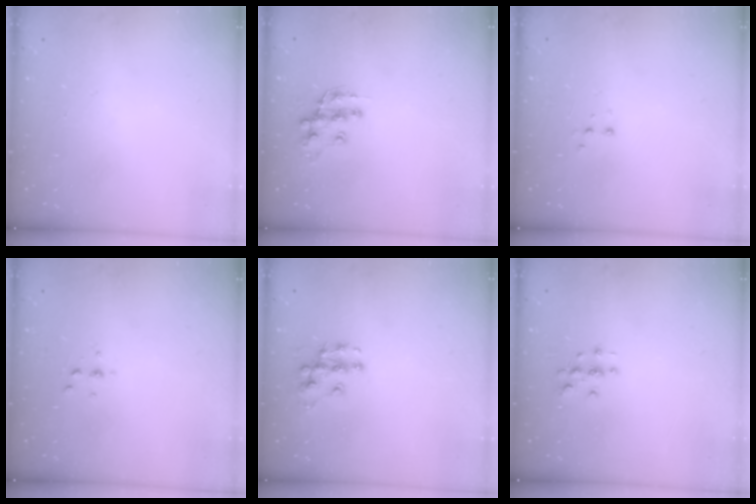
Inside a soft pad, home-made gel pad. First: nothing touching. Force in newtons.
{"total": 11.6, "press": 11.5, "slide": 0.9}
{"total": 3.0, "press": 2.9, "slide": 0.7}
{"total": 2.6, "press": 2.6, "slide": 0.3}
{"total": 9.7, "press": 9.7, "slide": 0.7}
{"total": 2.9, "press": 2.9, "slide": 0.3}